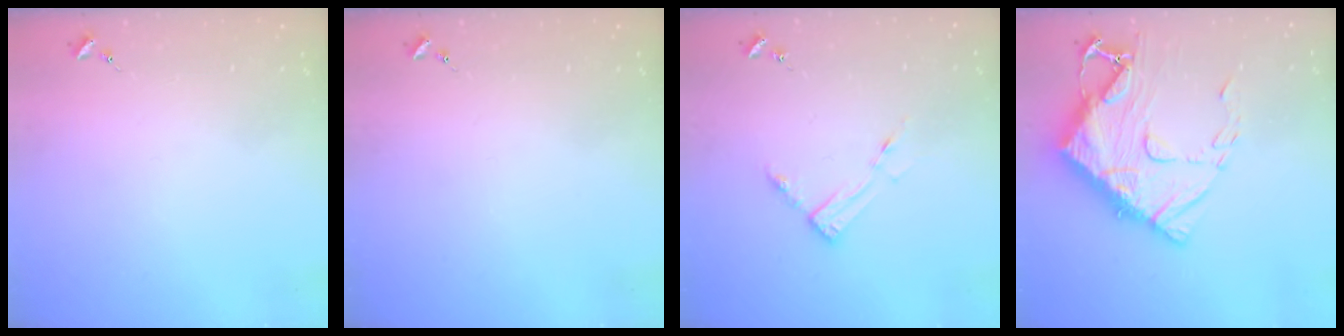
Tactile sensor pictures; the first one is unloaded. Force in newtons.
{"total": 0.0}
{"total": 7.4, "press": 7.4, "slide": 0.6}
{"total": 17.4, "press": 17.4, "slide": 1.6}